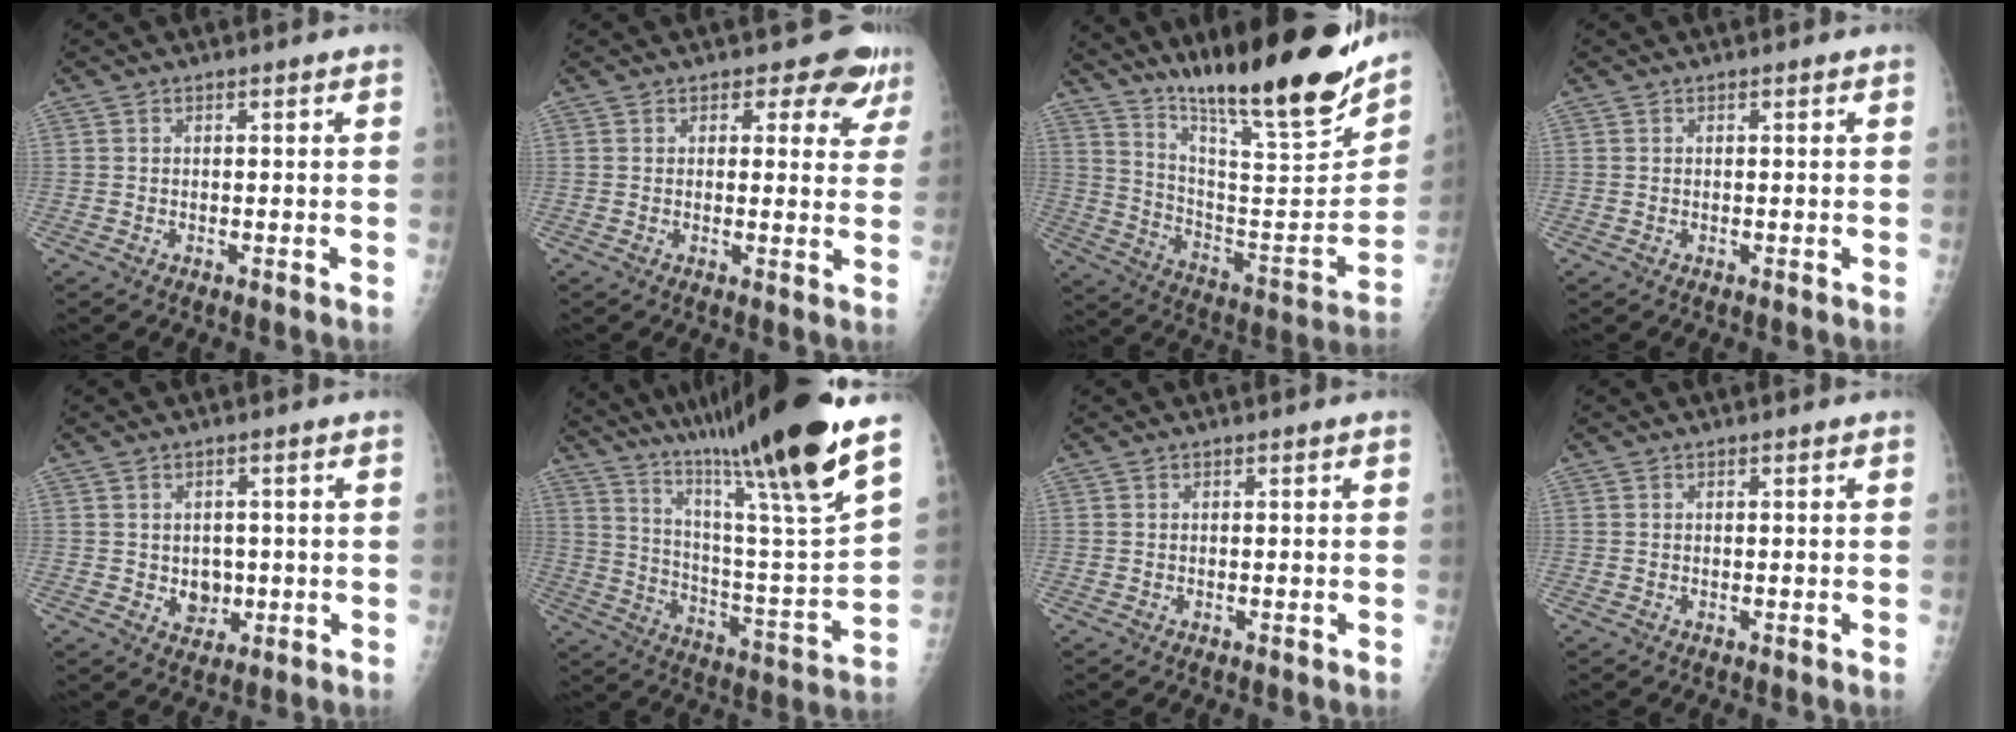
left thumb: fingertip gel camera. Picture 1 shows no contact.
{"total": 6.4, "force": [4.6, 3.7, 2.4], "torque": [0.011, -0.023, 0.040]}
{"total": 25.6, "force": [20.0, 3.0, 15.8], "torque": [-0.229, -0.113, 0.324]}
{"total": 0.0}
{"total": 4.2, "force": [-0.3, 3.5, 2.3], "torque": [-0.010, 0.001, 0.004]}
{"total": 29.6, "force": [21.2, 1.9, 20.6], "torque": [-0.328, -0.095, 0.342]}
{"total": 0.0}
{"total": 0.0}